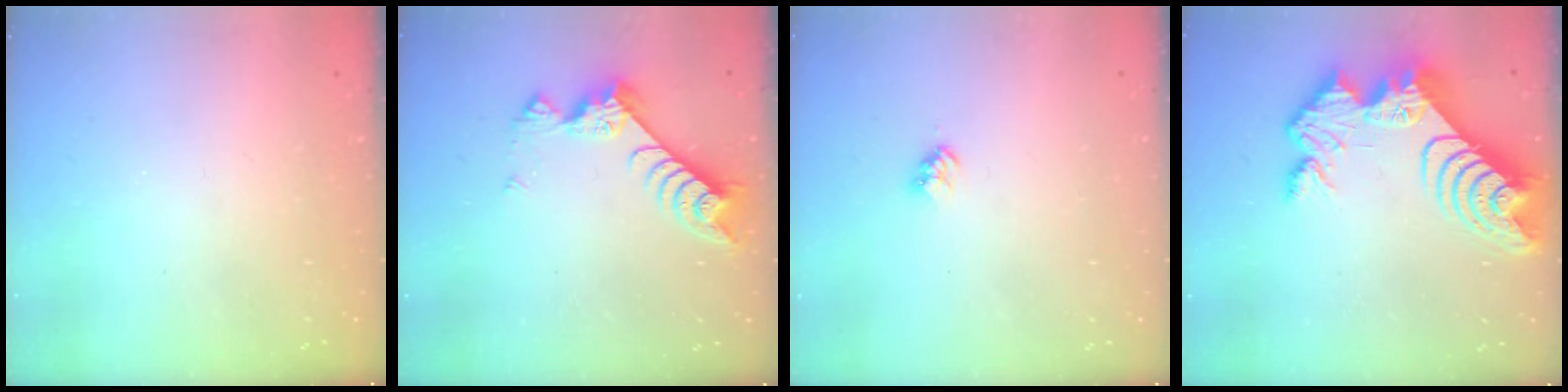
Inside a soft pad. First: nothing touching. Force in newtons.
{"total": 9.0, "press": 9.0, "slide": 1.0}
{"total": 2.8, "press": 2.8, "slide": 0.4}
{"total": 17.2, "press": 17.2, "slide": 1.2}